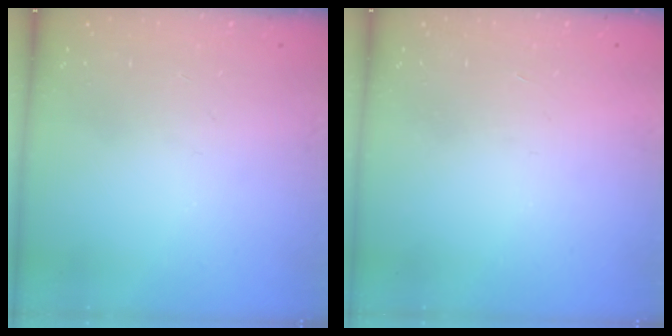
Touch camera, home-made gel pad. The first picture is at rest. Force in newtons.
{"total": 1.7, "press": 1.7, "slide": 0.1}